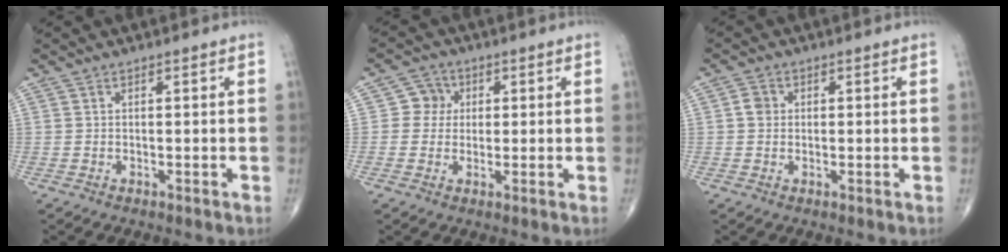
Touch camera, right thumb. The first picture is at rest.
{"total": 4.2, "force": [0.6, 4.1, 0.9], "torque": [0.017, 0.008, 0.002]}
{"total": 2.2, "force": [0.2, 2.0, 0.9], "torque": [-0.009, 0.004, 0.000]}